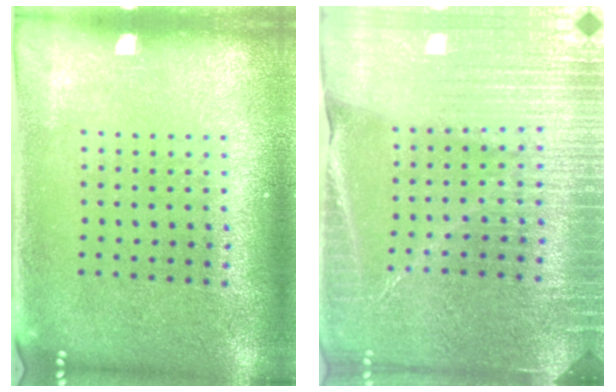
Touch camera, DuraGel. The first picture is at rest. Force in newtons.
{"total": 4.3, "press": 4.0, "slide": 1.6}